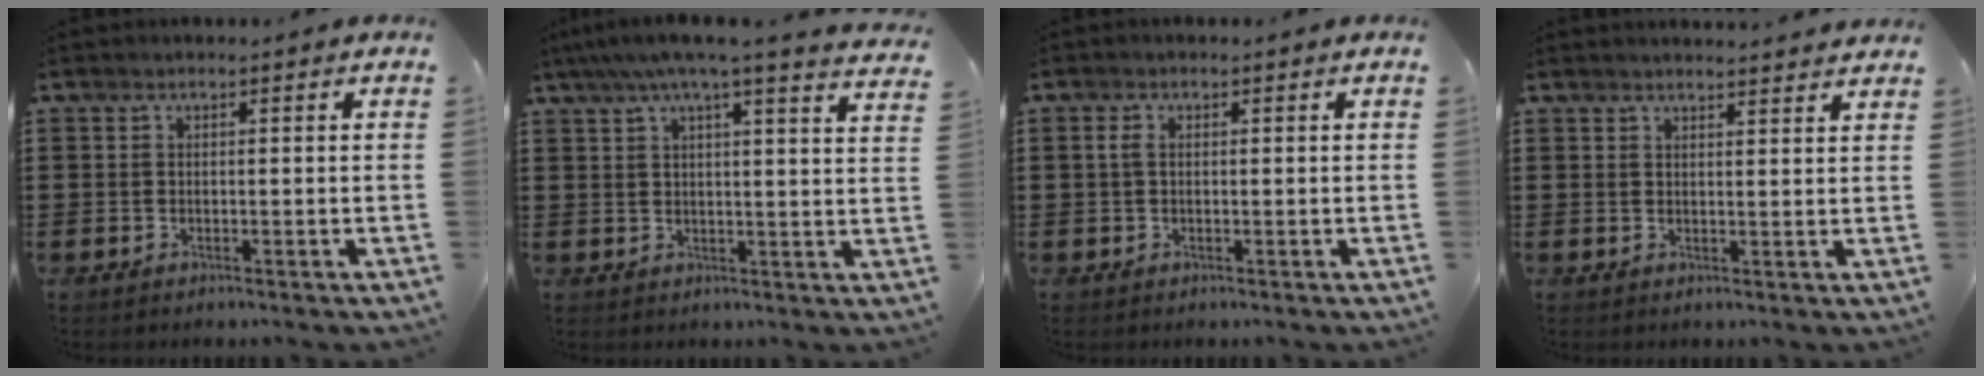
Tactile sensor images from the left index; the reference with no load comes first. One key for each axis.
{"total": 5.6, "fx": 4.5, "fy": -0.4, "fz": 3.2, "tx": -0.080, "ty": -0.020, "tz": 0.075}
{"total": 1.6, "fx": 0.3, "fy": 0.8, "fz": 1.3, "tx": -0.027, "ty": 0.006, "tz": 0.004}
{"total": 2.0, "fx": 2.0, "fy": -0.1, "fz": 0.1, "tx": -0.007, "ty": -0.004, "tz": 0.039}